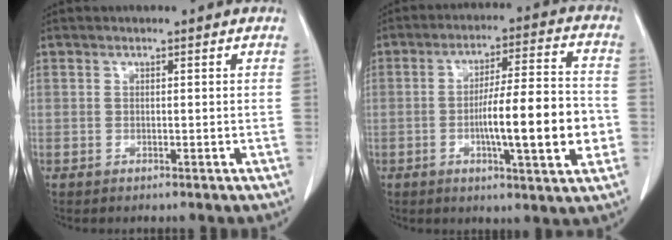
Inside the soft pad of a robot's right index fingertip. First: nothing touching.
{"total": 13.9, "force": [-2.8, 1.5, 13.6], "torque": [-0.215, 0.006, -0.043]}